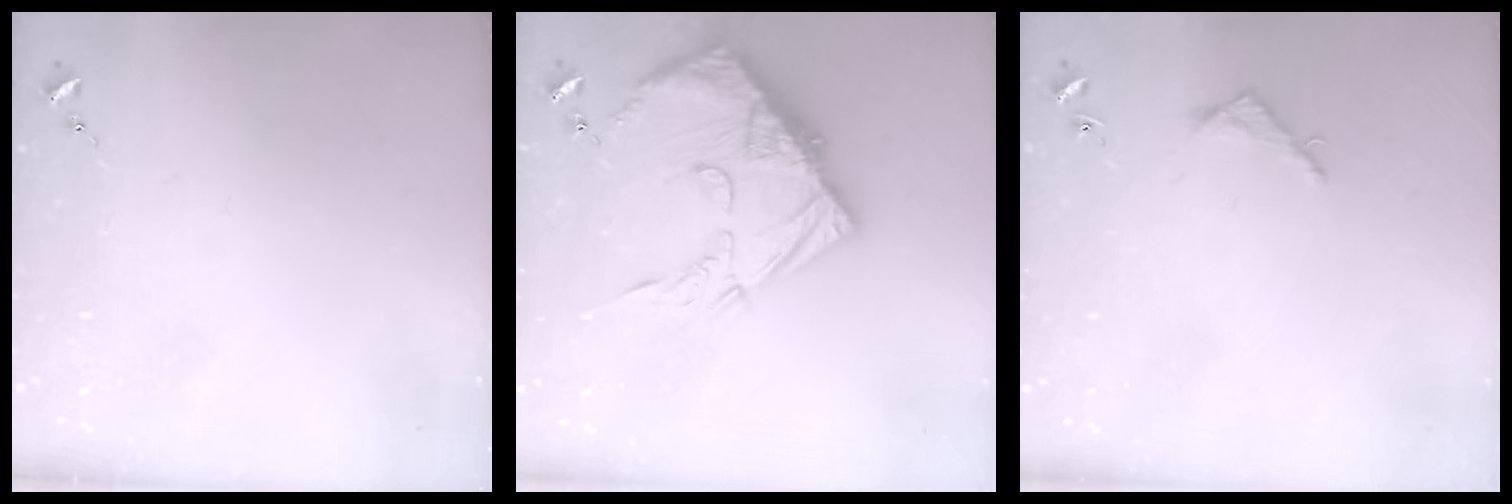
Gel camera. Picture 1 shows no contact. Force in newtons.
{"total": 15.6, "press": 15.5, "slide": 1.4}
{"total": 3.3, "press": 3.3, "slide": 0.3}